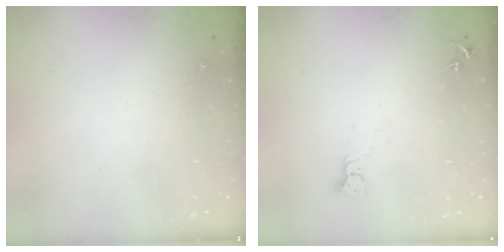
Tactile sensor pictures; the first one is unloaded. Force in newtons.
{"total": 3.2, "press": 3.2, "slide": 0.4}